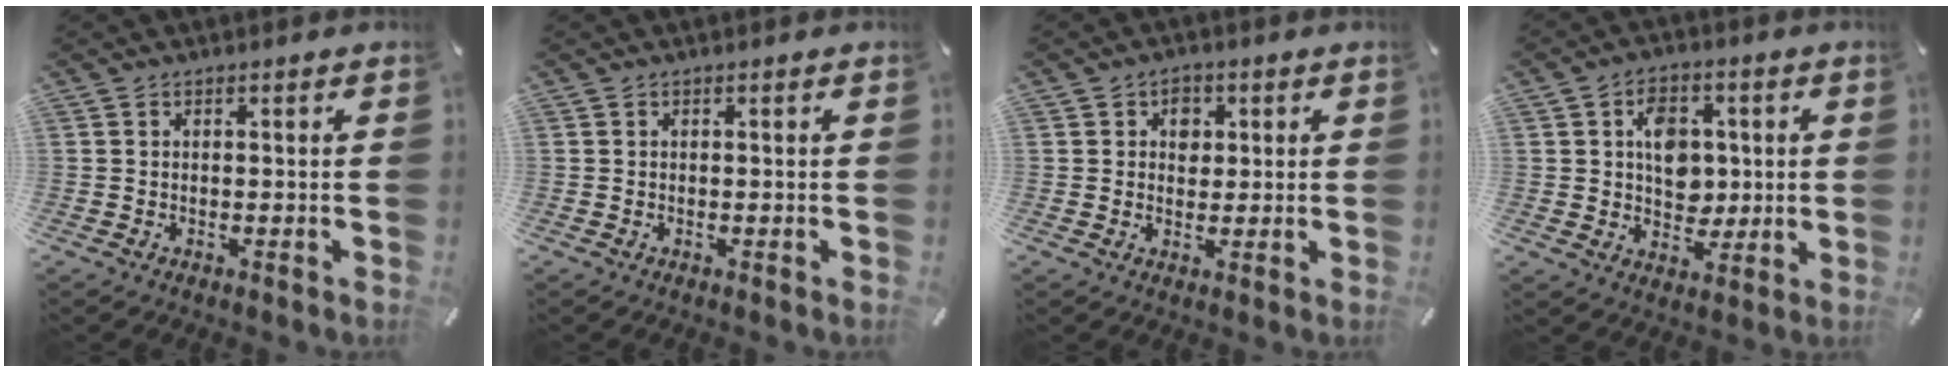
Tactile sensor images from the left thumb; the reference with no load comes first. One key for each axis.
{"total": 0.0}
{"total": 3.8, "fx": 0.9, "fy": 3.1, "fz": 1.9, "tx": -0.010, "ty": -0.005, "tz": 0.008}
{"total": 9.0, "fx": 1.2, "fy": 7.4, "fz": 4.9, "tx": -0.060, "ty": 0.004, "tz": 0.020}